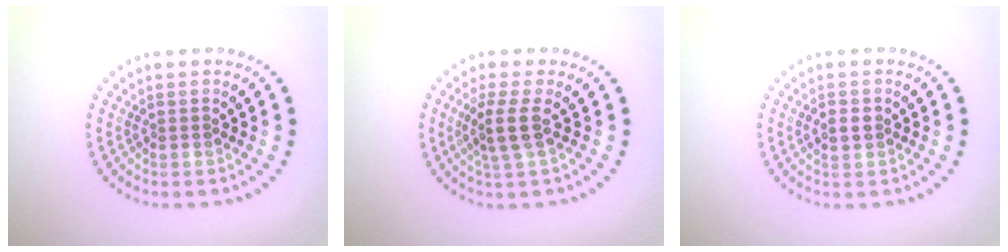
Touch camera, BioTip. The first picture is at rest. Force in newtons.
{"total": 2.4, "press": 1.9, "slide": 1.4}
{"total": 1.4, "press": 1.3, "slide": 0.2}